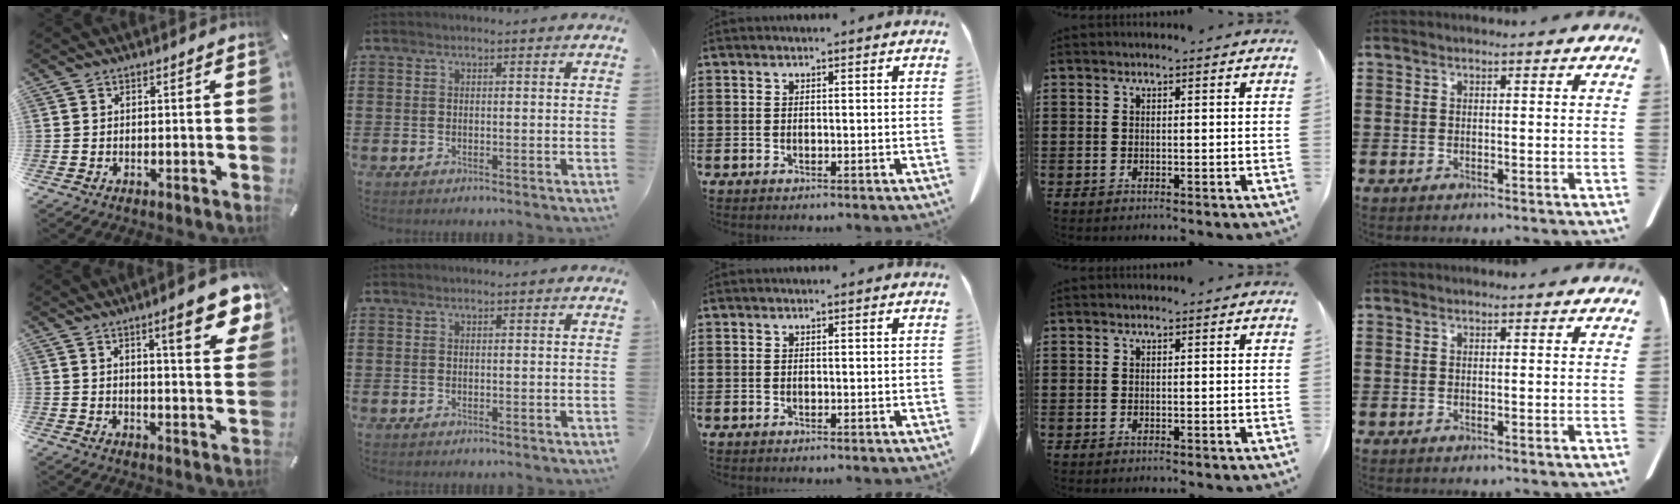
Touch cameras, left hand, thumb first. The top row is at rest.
{"thumb": {"total": 12.4, "force": [7.3, 3.1, 9.5], "torque": [-0.129, -0.037, 0.116]}}